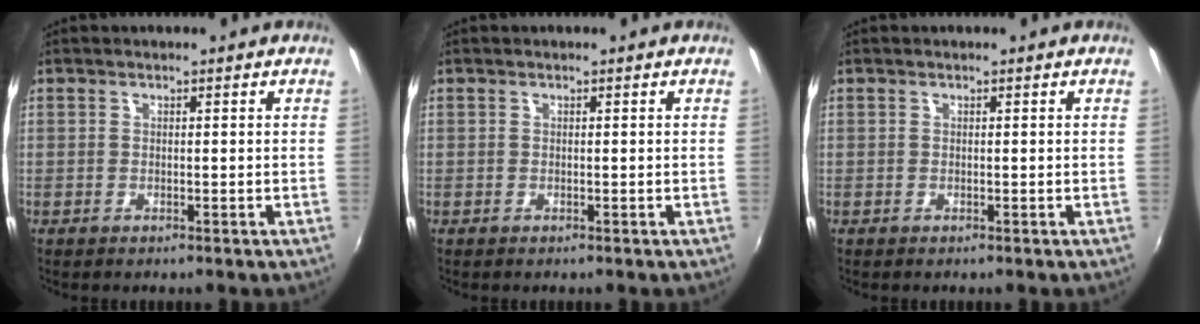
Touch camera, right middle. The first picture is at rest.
{"total": 0.0}
{"total": 0.0}